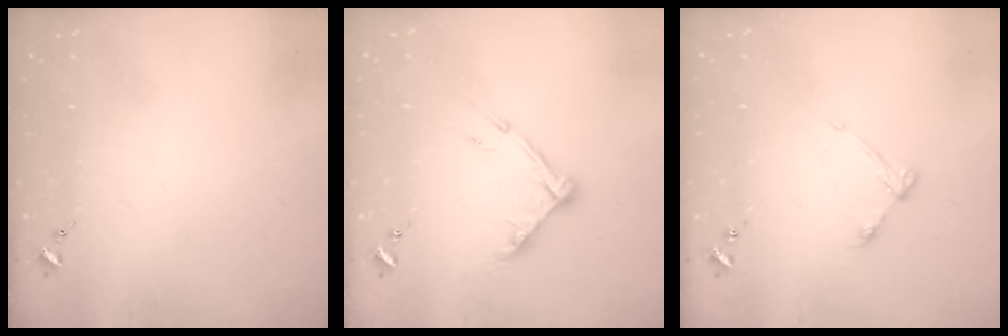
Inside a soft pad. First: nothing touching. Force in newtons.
{"total": 10.4, "press": 10.4, "slide": 0.8}
{"total": 4.6, "press": 4.6, "slide": 0.6}